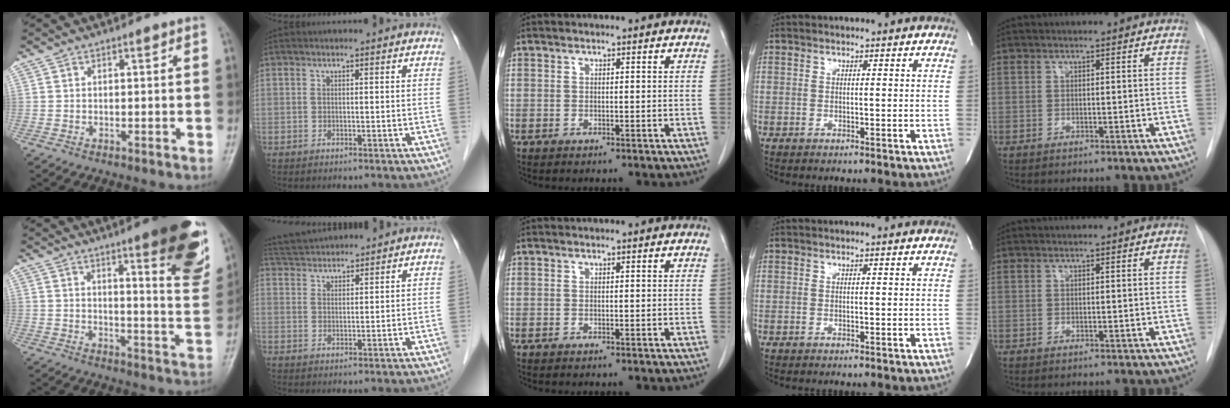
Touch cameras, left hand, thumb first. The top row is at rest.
{"thumb": {"total": 16.8, "force": [9.5, 3.0, 13.5], "torque": [-0.140, -0.056, 0.125]}, "index": {"total": 7.3, "force": [7.1, 0.7, 1.5], "torque": [-0.035, 0.037, 0.124]}}